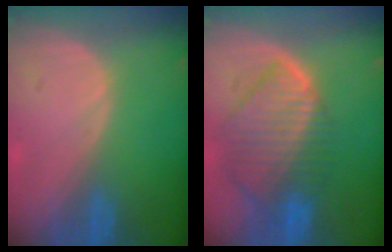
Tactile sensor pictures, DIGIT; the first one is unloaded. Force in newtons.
{"total": 10.0, "press": 8.7, "slide": 5.0}